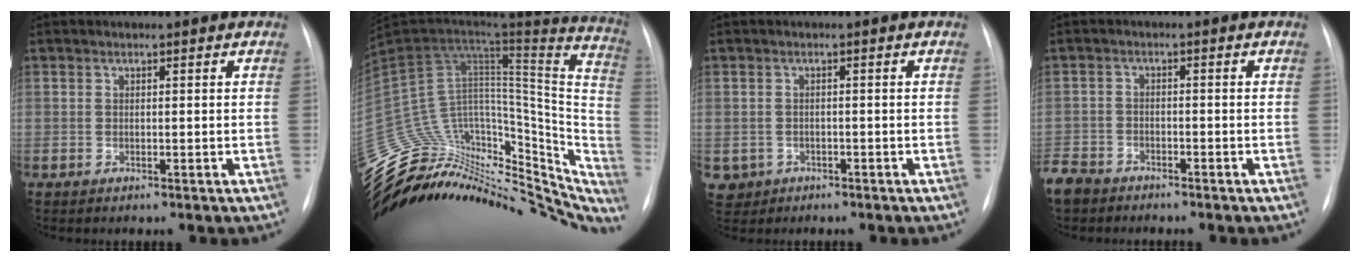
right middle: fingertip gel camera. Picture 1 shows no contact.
{"total": 41.2, "force": [-32.2, 18.9, 17.5], "torque": [-0.268, 0.034, -0.431]}
{"total": 3.3, "force": [-1.6, 2.9, 0.2], "torque": [-0.001, 0.006, -0.022]}
{"total": 5.9, "force": [-5.1, 2.8, 1.1], "torque": [-0.025, -0.009, -0.096]}